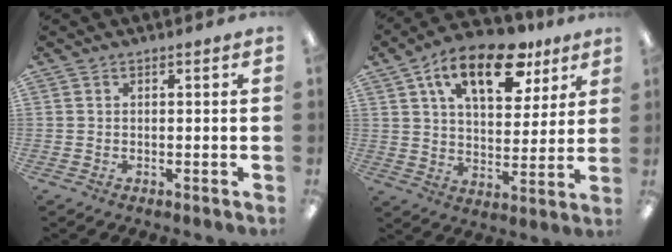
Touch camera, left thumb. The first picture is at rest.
{"total": 19.1, "force": [10.6, 9.1, 13.0], "torque": [-0.203, -0.035, 0.176]}